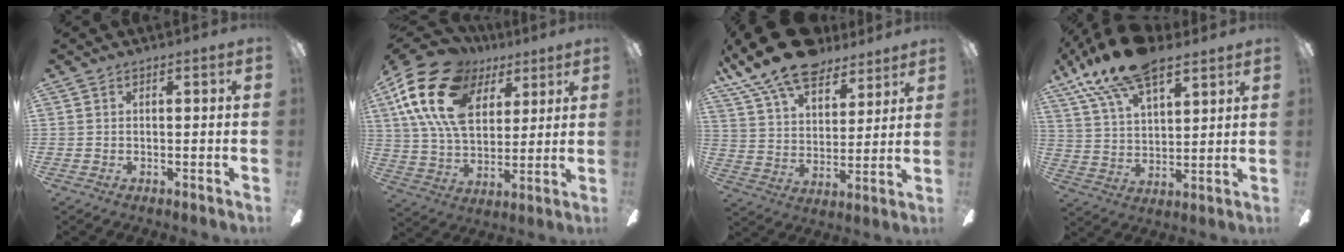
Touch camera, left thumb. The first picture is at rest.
{"total": 21.9, "force": [10.0, 14.2, 13.4], "torque": [-0.276, -0.028, 0.177]}
{"total": 16.4, "force": [12.6, 7.1, 7.8], "torque": [-0.152, -0.070, 0.226]}
{"total": 16.5, "force": [11.6, 6.5, 9.8], "torque": [-0.189, -0.046, 0.206]}